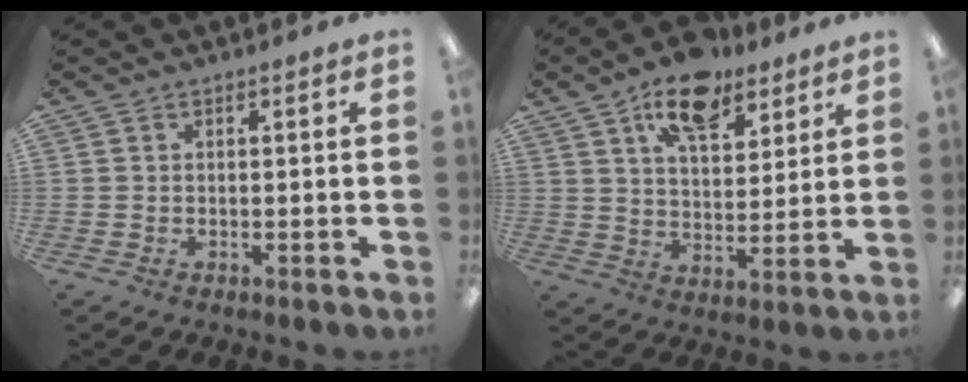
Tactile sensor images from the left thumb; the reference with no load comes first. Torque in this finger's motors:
{"motor_torque": [0.33, 0.36, -0.08, -0.04, 0.08]}